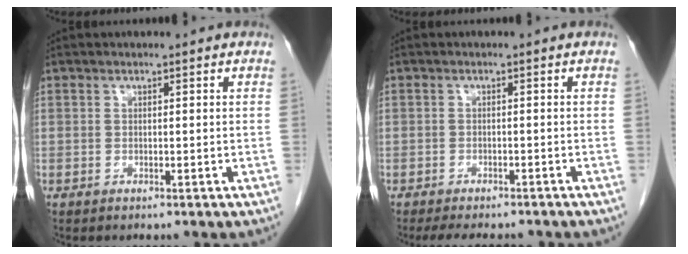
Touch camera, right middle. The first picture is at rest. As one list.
[{"total": 7.4, "force": [-6.4, 2.3, 2.9], "torque": [-0.040, -0.006, -0.085]}]